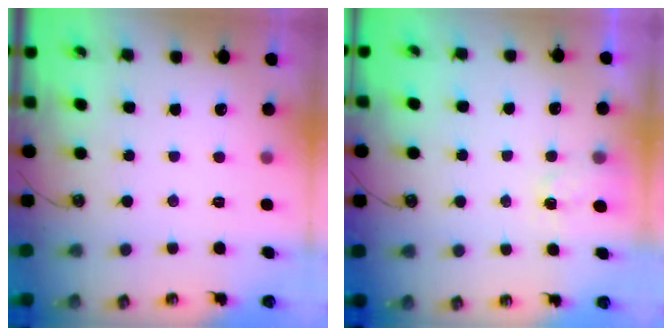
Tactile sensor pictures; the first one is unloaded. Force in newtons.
{"total": 2.0, "press": 2.0, "slide": 0.4}